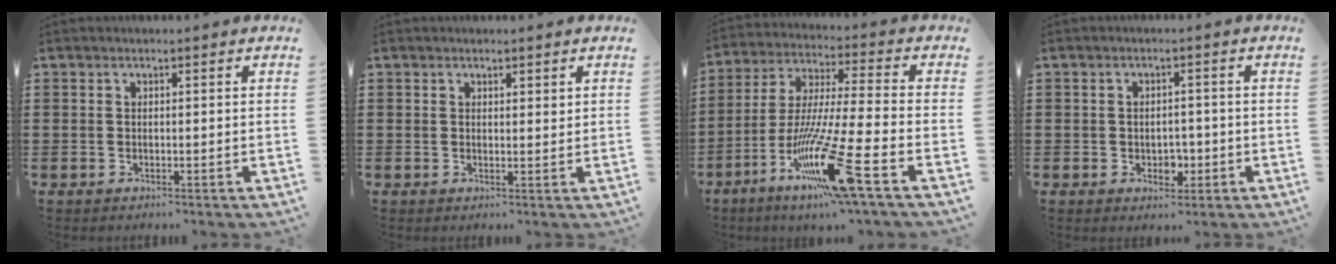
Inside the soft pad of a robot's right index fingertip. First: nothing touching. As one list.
[{"total": 1.0, "force": [0.8, 0.4, 0.3], "torque": [0.000, -0.002, 0.015]}, {"total": 17.6, "force": [-9.3, 0.7, 14.9], "torque": [-0.315, -0.009, -0.172]}, {"total": 2.7, "force": [-0.7, 2.0, 1.7], "torque": [-0.027, 0.000, -0.017]}]